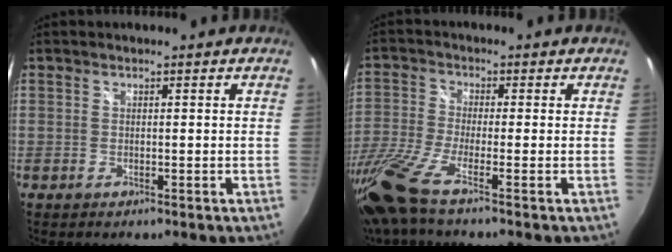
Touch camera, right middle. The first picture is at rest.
{"total": 11.4, "force": [-8.3, 0.0, 7.8], "torque": [-0.182, -0.041, -0.166]}